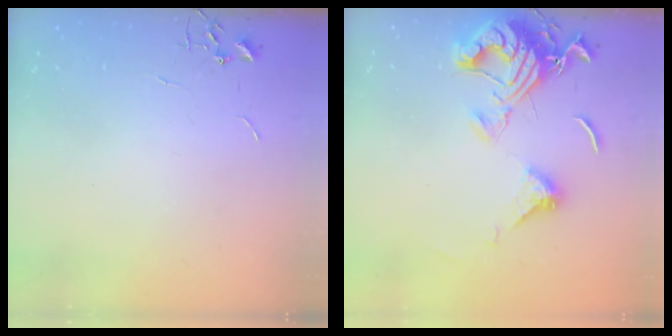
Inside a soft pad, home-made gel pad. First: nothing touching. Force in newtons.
{"total": 14.7, "press": 14.6, "slide": 1.5}